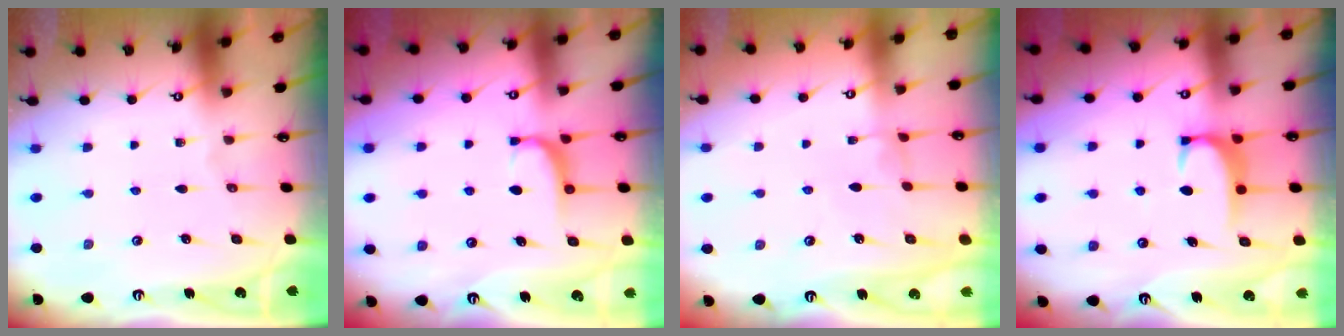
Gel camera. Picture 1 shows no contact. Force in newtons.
{"total": 0.8, "press": 0.7, "slide": 0.4}
{"total": 1.6, "press": 1.5, "slide": 0.5}
{"total": 1.7, "press": 1.7, "slide": 0.5}